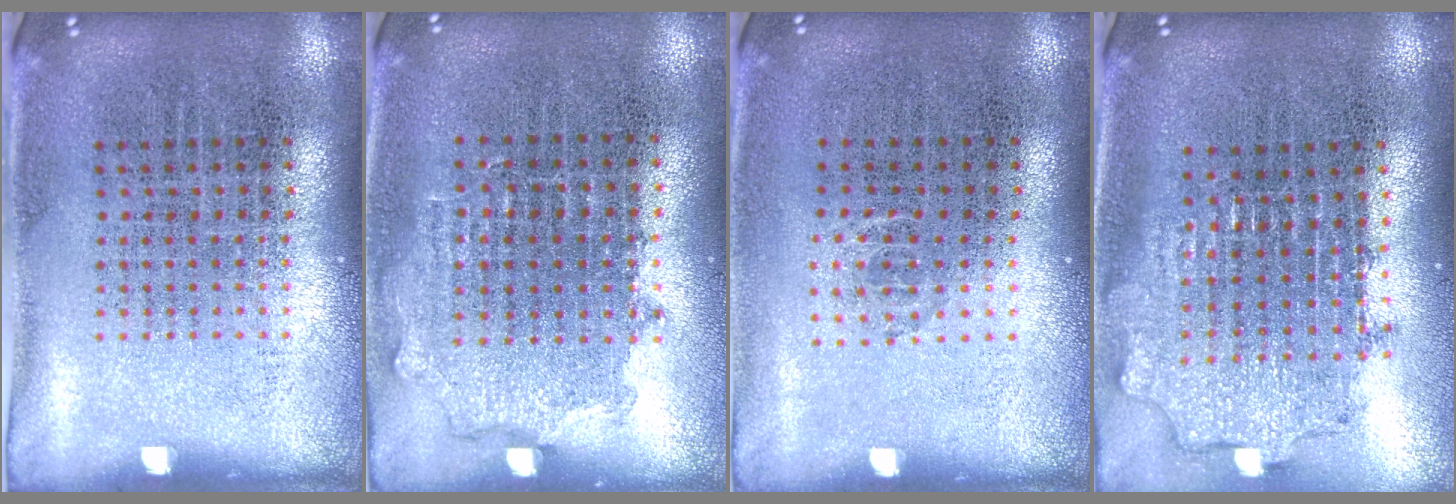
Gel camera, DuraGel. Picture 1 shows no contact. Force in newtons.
{"total": 0.8, "press": 0.8, "slide": 0.3}
{"total": 0.5, "press": 0.4, "slide": 0.4}
{"total": 1.9, "press": 1.4, "slide": 1.3}